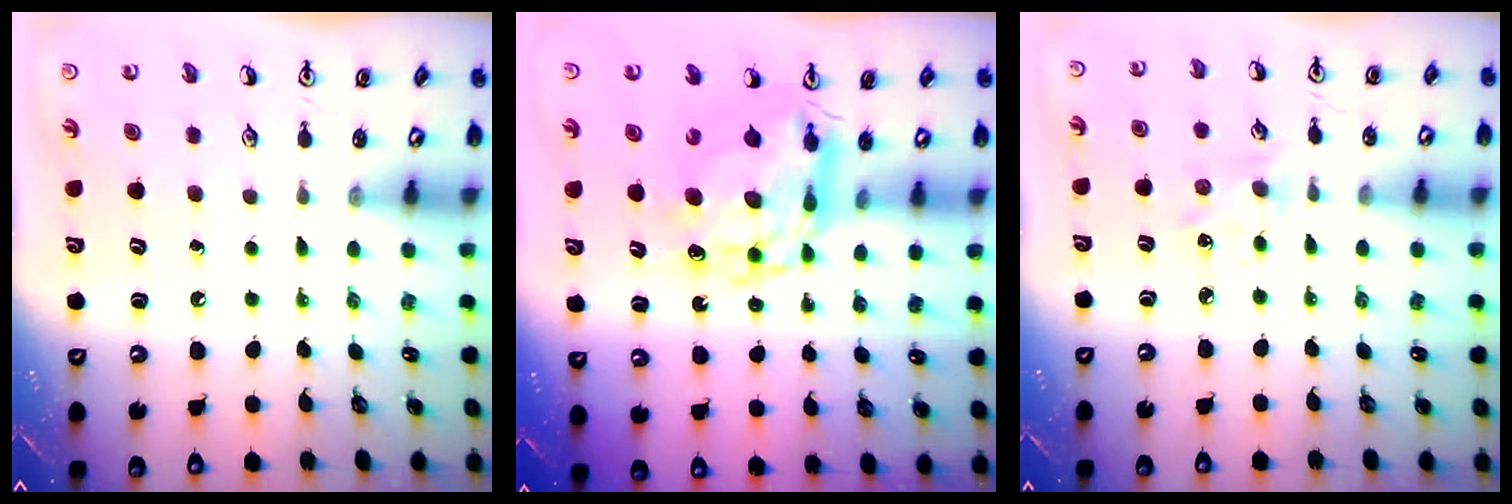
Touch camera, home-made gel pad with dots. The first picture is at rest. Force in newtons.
{"total": 12.0, "press": 12.0, "slide": 1.1}
{"total": 2.5, "press": 2.4, "slide": 0.4}